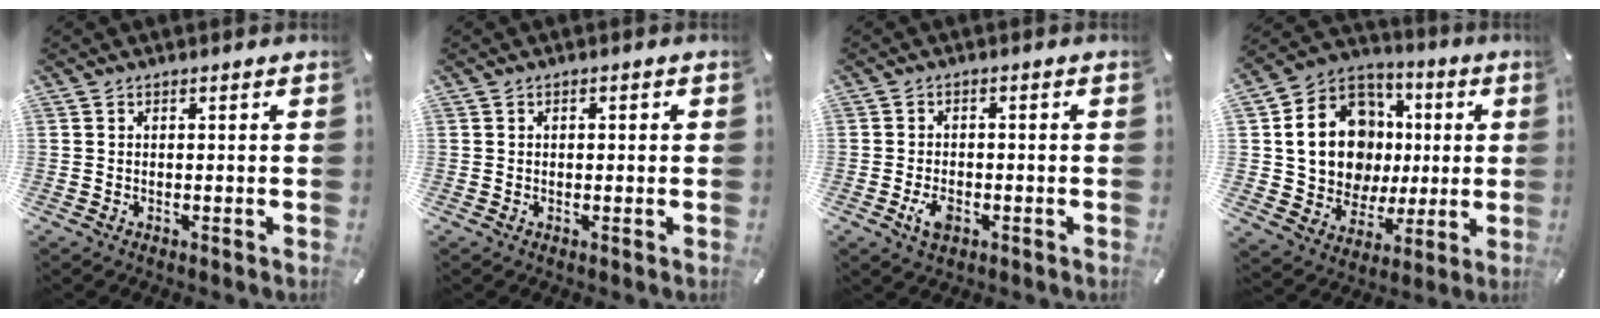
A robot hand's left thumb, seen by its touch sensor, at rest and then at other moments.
{"total": 0.8, "force": [0.0, 0.5, 0.5], "torque": [-0.010, 0.003, -0.001]}
{"total": 3.9, "force": [-1.6, 2.3, 2.6], "torque": [-0.065, 0.000, -0.032]}
{"total": 18.4, "force": [2.4, 15.3, 10.0], "torque": [-0.191, -0.006, 0.058]}